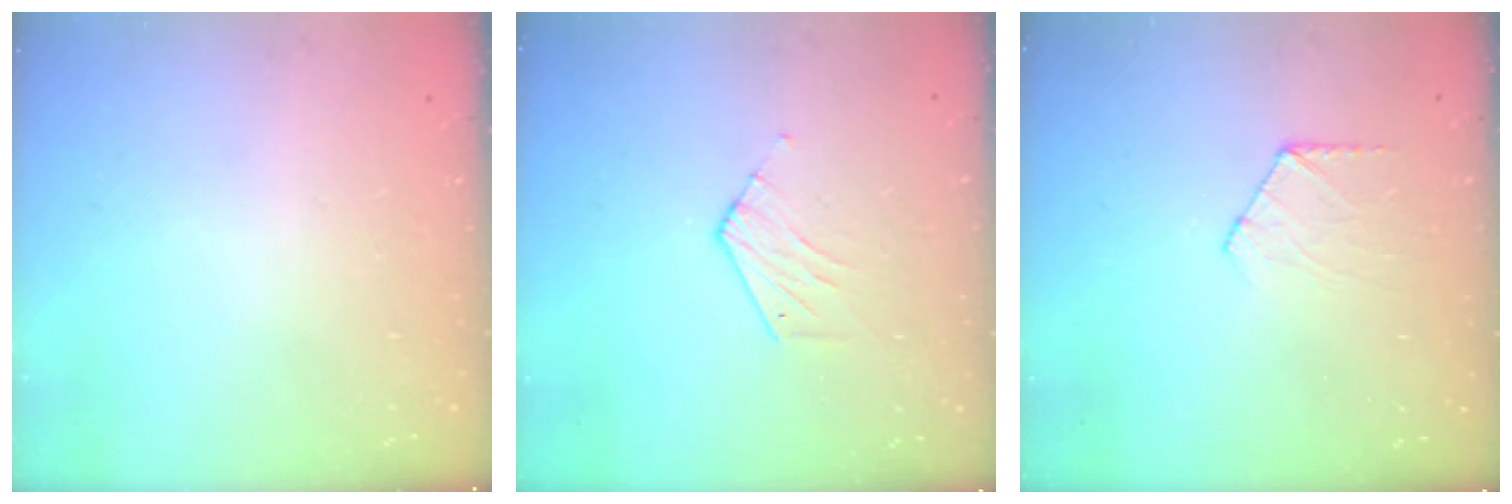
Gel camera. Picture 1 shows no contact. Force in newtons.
{"total": 4.4, "press": 4.4, "slide": 0.4}
{"total": 5.2, "press": 5.2, "slide": 0.5}